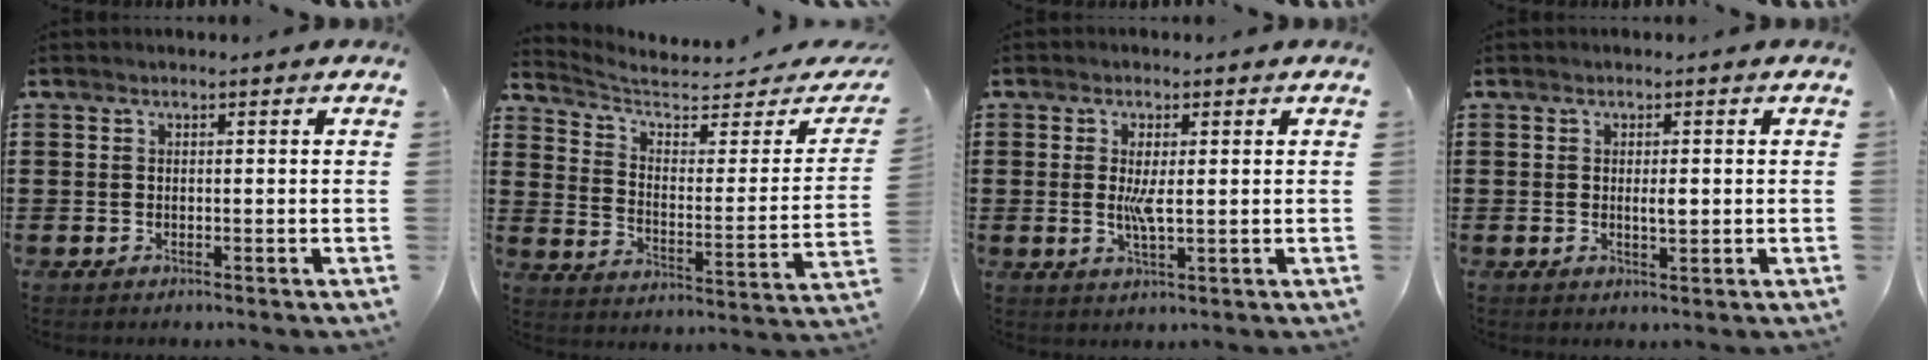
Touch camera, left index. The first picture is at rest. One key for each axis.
{"total": 5.3, "fx": 4.3, "fy": 1.5, "fz": 2.7, "tx": -0.077, "ty": -0.032, "tz": 0.068}
{"total": 3.8, "fx": 0.4, "fy": 1.0, "fz": 3.7, "tx": -0.071, "ty": 0.001, "tz": 0.006}
{"total": 1.9, "fx": 0.0, "fy": 0.6, "fz": 1.9, "tx": -0.036, "ty": 0.000, "tz": -0.001}